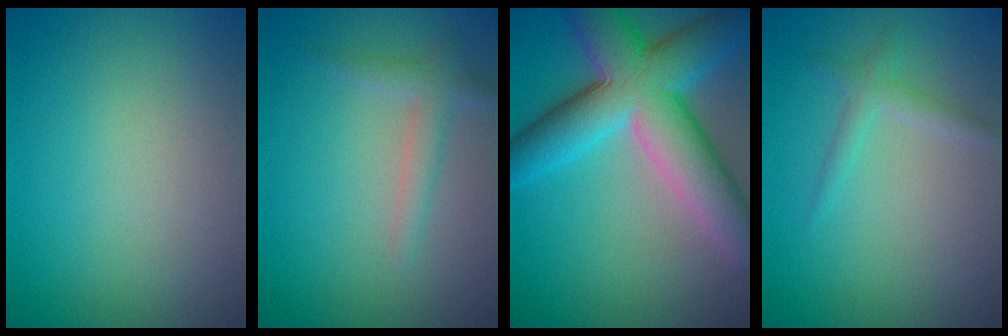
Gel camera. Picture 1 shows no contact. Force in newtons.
{"total": 2.0, "press": 2.0, "slide": 0.2}
{"total": 11.0, "press": 11.0, "slide": 0.5}
{"total": 1.5, "press": 1.5, "slide": 0.0}